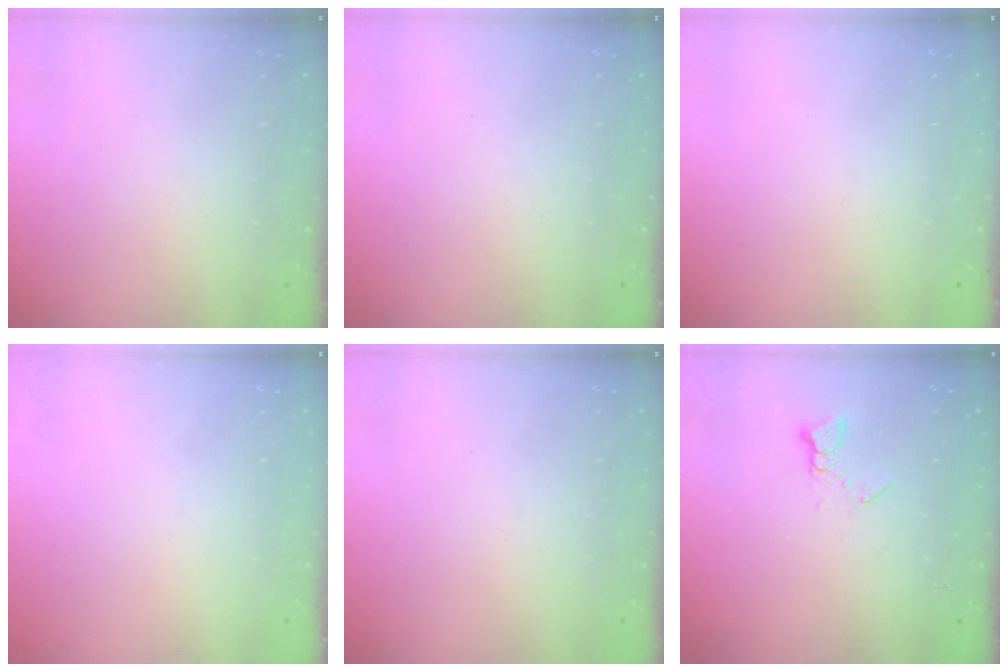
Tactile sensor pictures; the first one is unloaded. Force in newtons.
{"total": 0.0}
{"total": 0.0}
{"total": 0.0}
{"total": 0.0}
{"total": 4.4, "press": 4.3, "slide": 0.7}